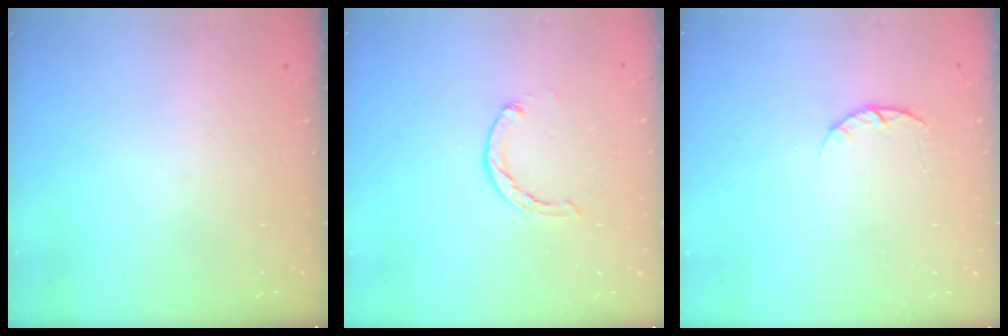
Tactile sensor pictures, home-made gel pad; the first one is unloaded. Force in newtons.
{"total": 2.0, "press": 2.0, "slide": 0.4}
{"total": 3.4, "press": 3.4, "slide": 0.5}